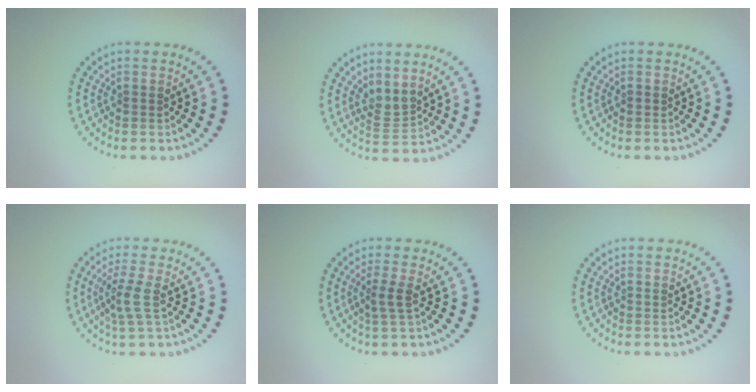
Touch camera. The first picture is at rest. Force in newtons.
{"total": 1.9, "press": 1.5, "slide": 1.2}
{"total": 0.7, "press": 0.7, "slide": 0.2}
{"total": 2.2, "press": 1.7, "slide": 1.4}
{"total": 1.7, "press": 1.2, "slide": 1.2}
{"total": 0.0}